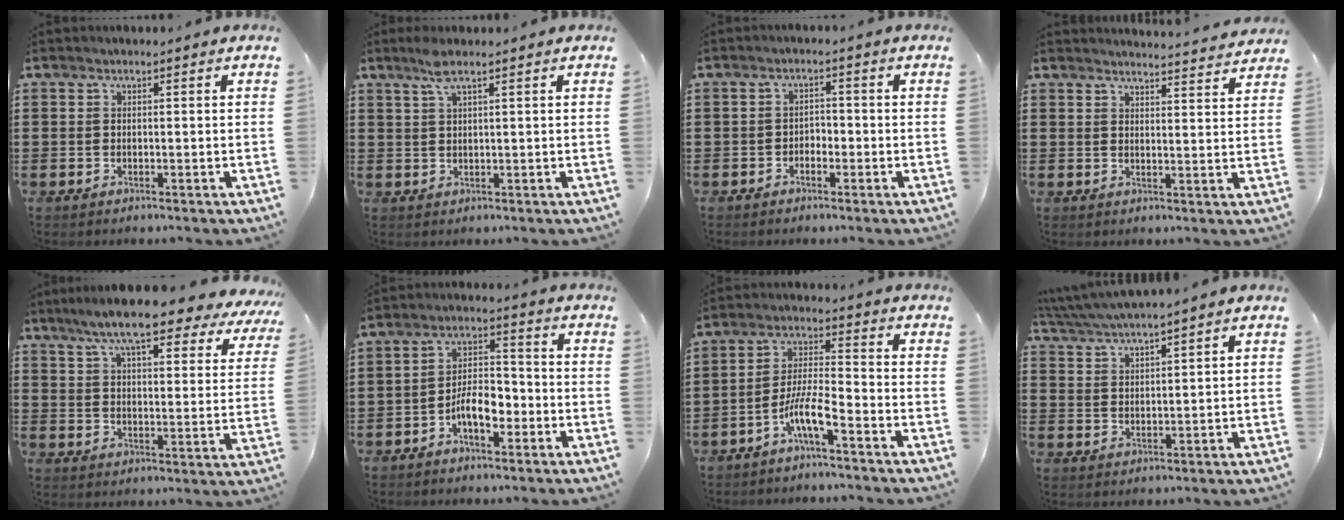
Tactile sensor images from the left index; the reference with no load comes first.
{"total": 3.2, "force": [1.9, 0.5, 2.5], "torque": [-0.054, 0.005, 0.033]}
{"total": 1.7, "force": [-1.3, 0.9, 0.6], "torque": [-0.017, 0.003, -0.030]}
{"total": 3.2, "force": [3.2, -0.4, 0.2], "torque": [-0.006, -0.023, 0.054]}
{"total": 10.5, "force": [8.8, 0.9, 5.7], "torque": [-0.133, -0.037, 0.151]}
{"total": 6.2, "force": [-3.0, 2.8, 4.7], "torque": [-0.092, 0.010, -0.058]}
{"total": 7.3, "force": [-4.5, 1.1, 5.6], "torque": [-0.119, -0.003, -0.088]}
{"total": 3.8, "force": [3.6, -0.5, 1.2], "torque": [-0.036, -0.015, 0.063]}